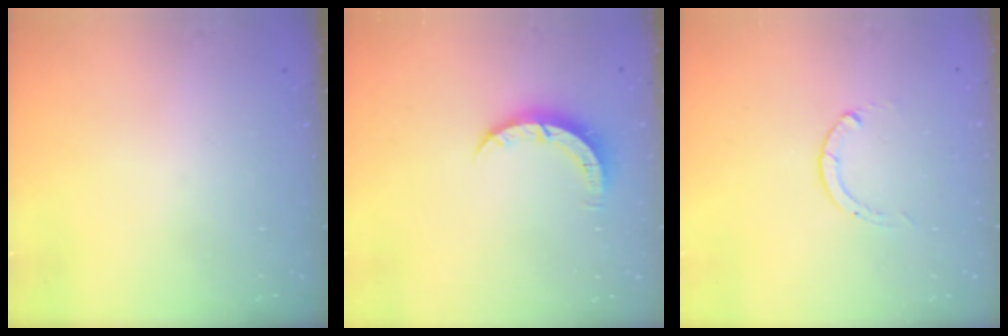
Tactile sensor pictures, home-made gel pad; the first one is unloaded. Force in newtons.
{"total": 4.4, "press": 4.4, "slide": 0.3}
{"total": 0.0}